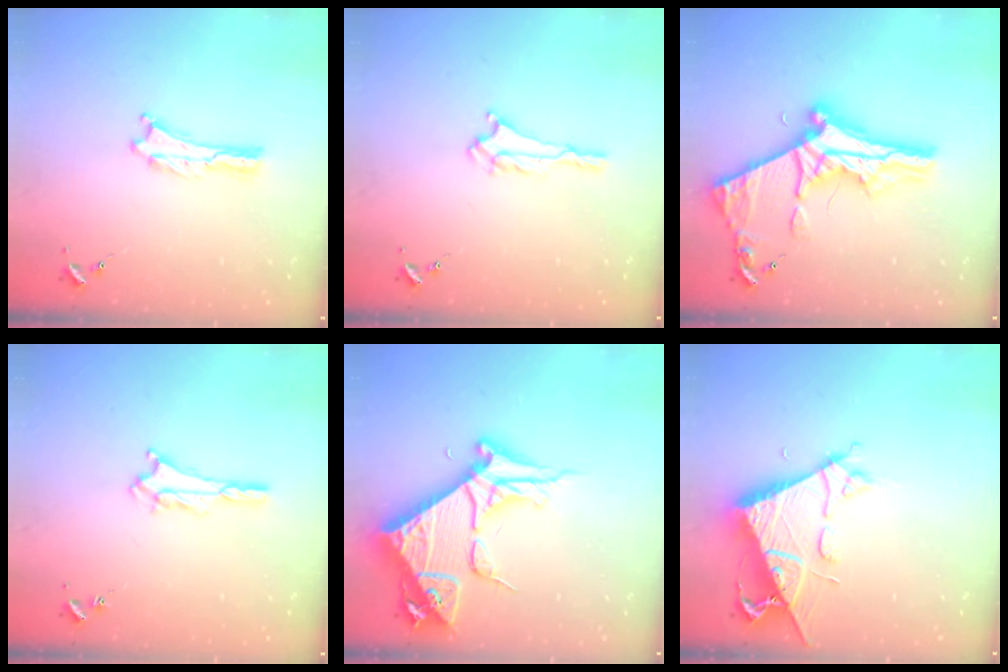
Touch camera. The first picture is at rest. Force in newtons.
{"total": 1.9, "press": 1.9, "slide": 0.4}
{"total": 11.3, "press": 11.3, "slide": 0.9}
{"total": 2.4, "press": 2.4, "slide": 0.4}
{"total": 10.4, "press": 10.3, "slide": 1.2}
{"total": 8.4, "press": 8.3, "slide": 0.8}